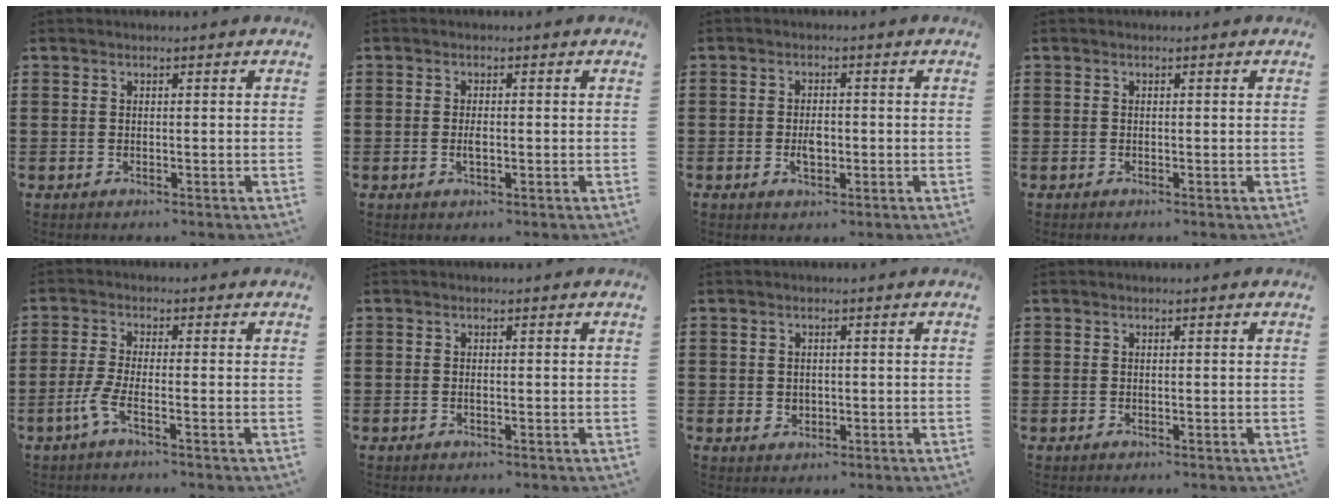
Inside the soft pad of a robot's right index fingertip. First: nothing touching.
{"total": 1.7, "force": [-0.2, 0.7, 1.6], "torque": [-0.030, 0.000, -0.005]}
{"total": 2.7, "force": [-0.5, 1.4, 2.2], "torque": [-0.033, -0.002, -0.010]}
{"total": 0.0}
{"total": 3.4, "force": [-1.8, 0.3, 2.9], "torque": [-0.079, -0.011, -0.042]}
{"total": 0.0}
{"total": 1.4, "force": [0.4, 1.2, 0.4], "torque": [-0.012, 0.007, 0.006]}
{"total": 0.0}